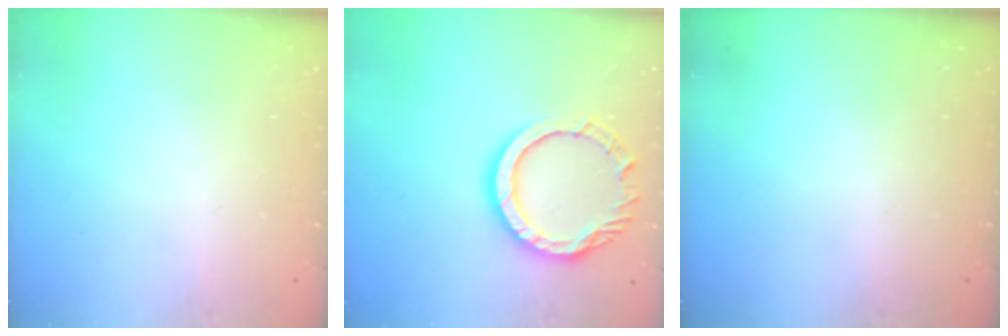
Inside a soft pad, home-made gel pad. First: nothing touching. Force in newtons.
{"total": 12.3, "press": 12.3, "slide": 0.8}
{"total": 0.0}